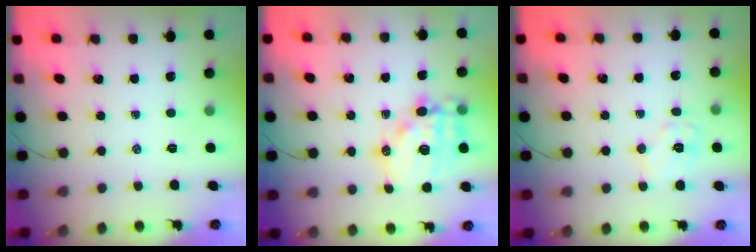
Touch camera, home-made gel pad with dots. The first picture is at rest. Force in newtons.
{"total": 16.0, "press": 15.6, "slide": 3.6}
{"total": 7.3, "press": 7.3, "slide": 0.8}